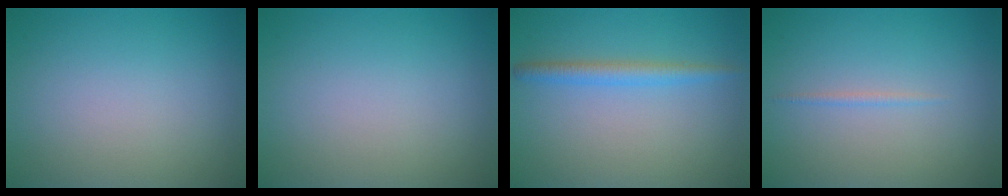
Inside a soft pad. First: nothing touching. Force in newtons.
{"total": 0.0}
{"total": 2.1, "press": 2.1, "slide": 0.2}
{"total": 0.6, "press": 0.6, "slide": 0.1}